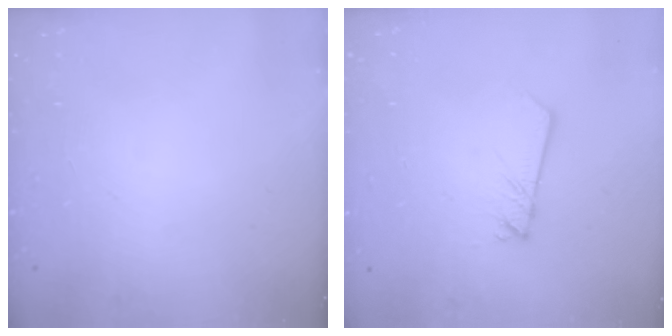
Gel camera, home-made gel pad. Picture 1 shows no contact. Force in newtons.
{"total": 2.7, "press": 2.6, "slide": 0.3}